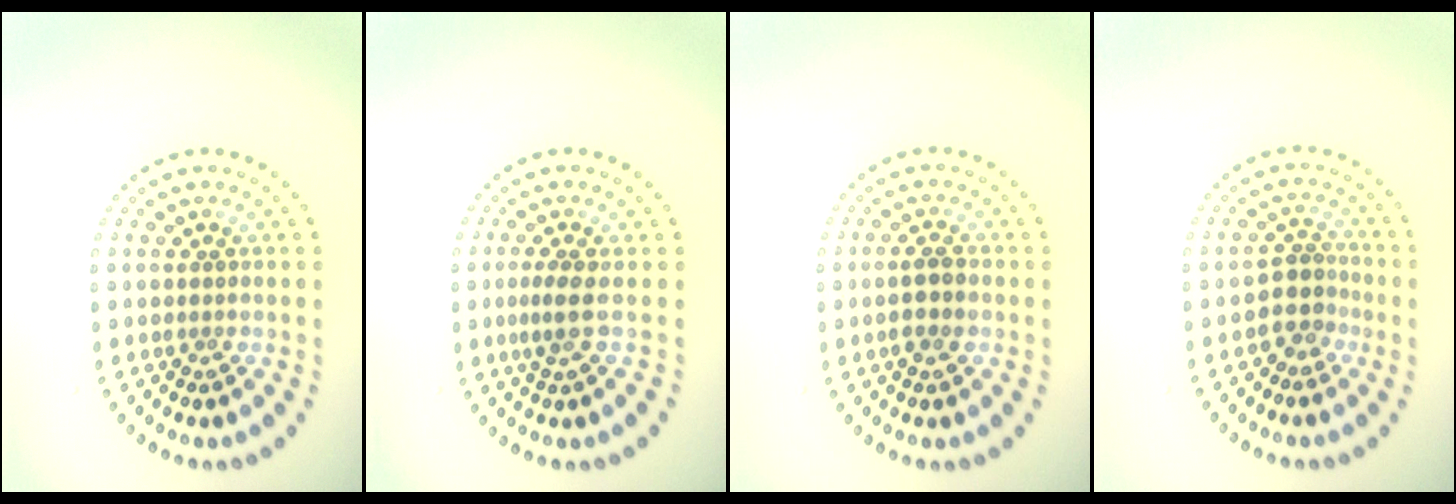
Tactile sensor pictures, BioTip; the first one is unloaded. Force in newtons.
{"total": 1.8, "press": 1.4, "slide": 1.3}
{"total": 2.0, "press": 1.9, "slide": 0.5}
{"total": 2.4, "press": 1.9, "slide": 1.5}